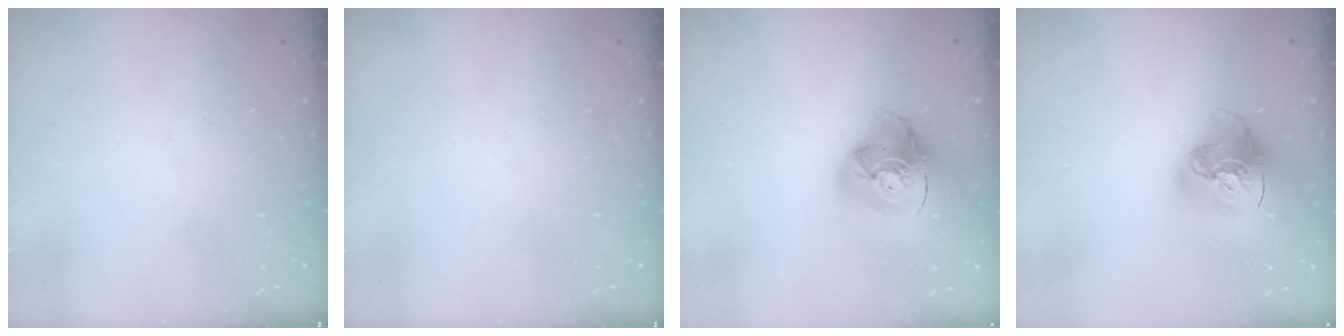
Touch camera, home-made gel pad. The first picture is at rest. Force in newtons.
{"total": 0.0}
{"total": 13.8, "press": 13.7, "slide": 1.4}
{"total": 16.2, "press": 16.1, "slide": 1.7}